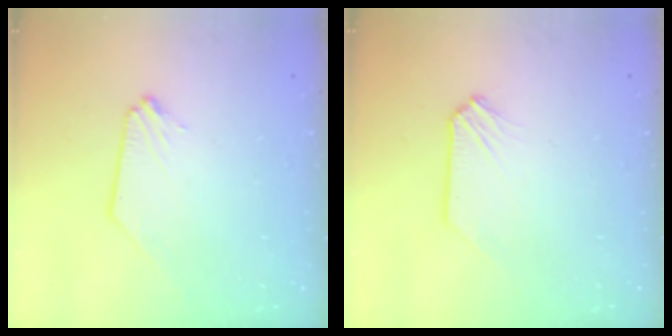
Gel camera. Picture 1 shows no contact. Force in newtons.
{"total": 0.0}